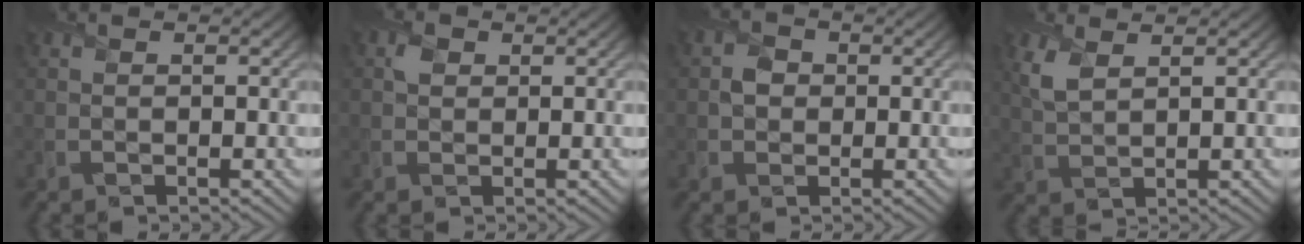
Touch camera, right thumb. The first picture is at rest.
{"total": 1.5, "force": [0.5, 1.3, 0.5], "torque": [-0.013, 0.002, 0.004]}
{"total": 2.1, "force": [0.0, 1.9, 0.8], "torque": [-0.017, -0.001, -0.007]}
{"total": 3.6, "force": [2.0, 1.5, 2.5], "torque": [-0.076, 0.004, 0.046]}